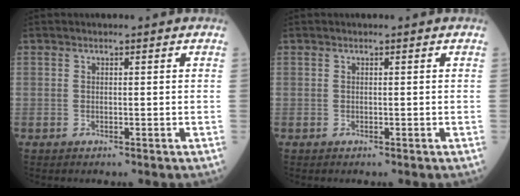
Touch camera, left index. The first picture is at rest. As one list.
[{"total": 0.0}]